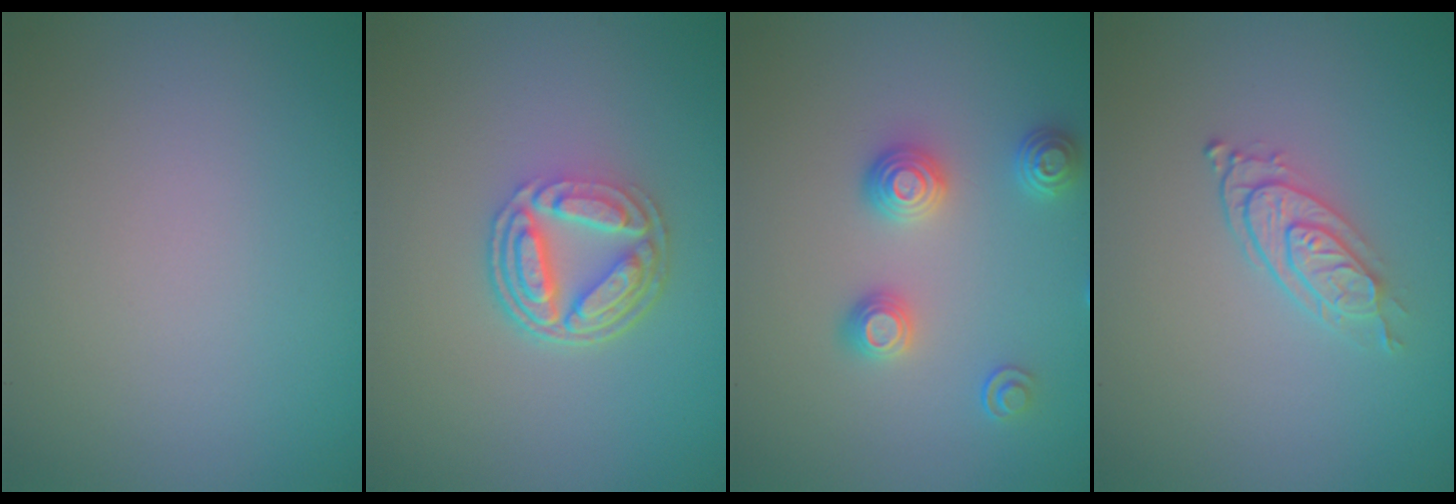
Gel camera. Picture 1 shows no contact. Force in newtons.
{"total": 5.1, "press": 3.6, "slide": 3.6}
{"total": 3.0, "press": 2.6, "slide": 1.3}
{"total": 2.7, "press": 2.1, "slide": 1.7}